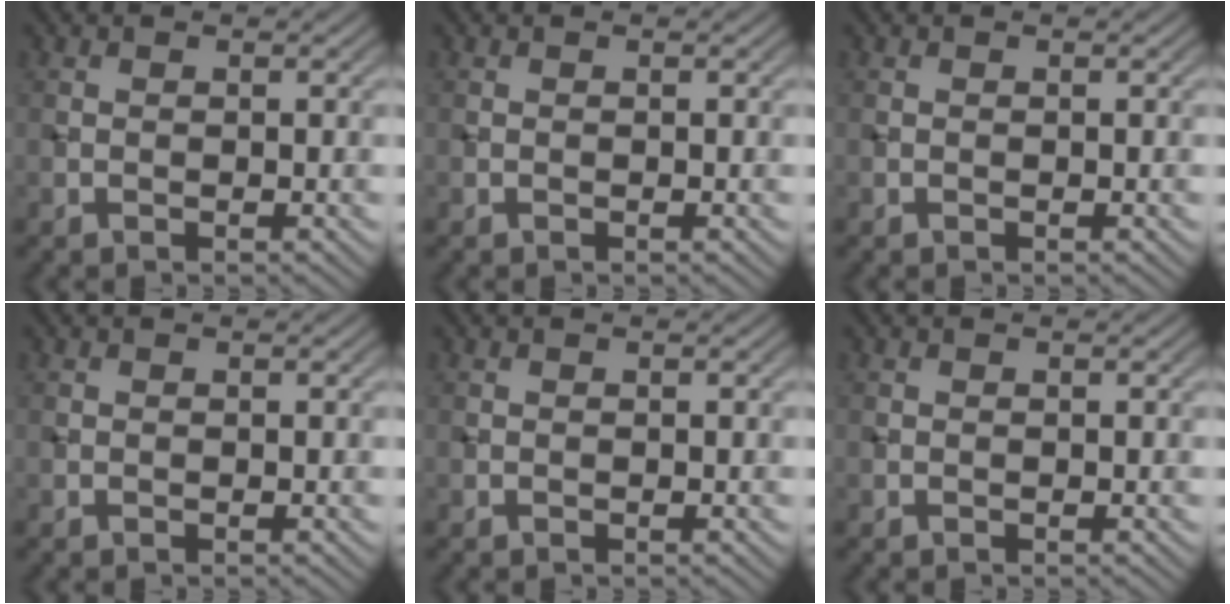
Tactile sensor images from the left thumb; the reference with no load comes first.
{"total": 0.0}
{"total": 0.0}
{"total": 0.0}
{"total": 0.0}
{"total": 0.0}